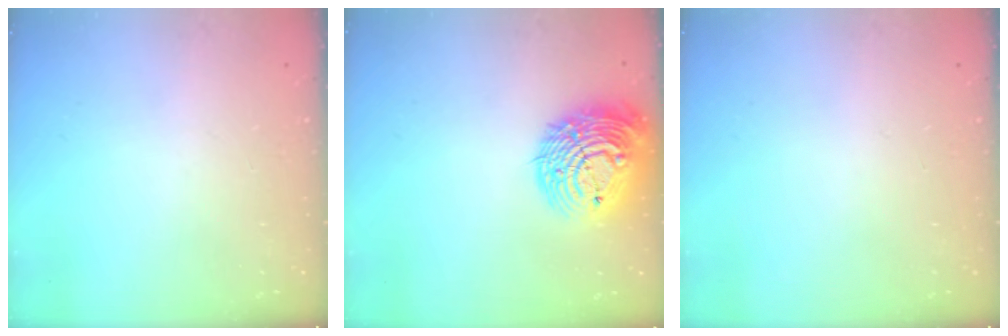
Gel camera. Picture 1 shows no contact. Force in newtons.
{"total": 17.9, "press": 17.8, "slide": 1.9}
{"total": 0.0}